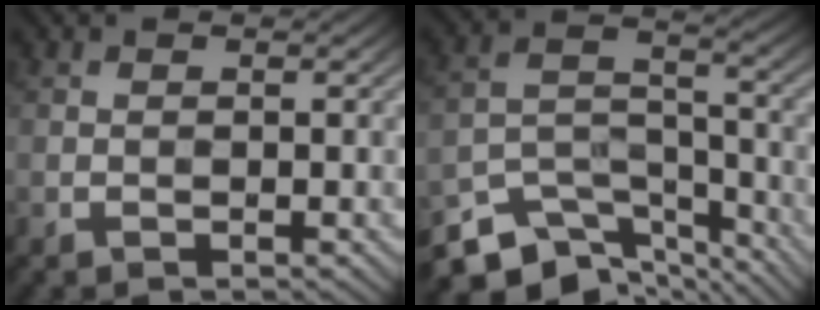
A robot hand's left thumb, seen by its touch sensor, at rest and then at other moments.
{"total": 11.1, "force": [-8.9, 5.0, 4.5], "torque": [-0.098, -0.012, -0.155]}